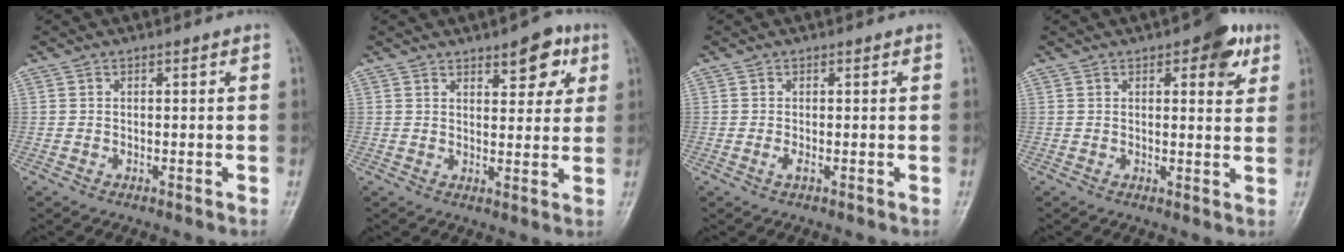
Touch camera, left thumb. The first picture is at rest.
{"total": 7.4, "force": [4.0, 3.5, 5.2], "torque": [-0.036, -0.016, 0.048]}
{"total": 1.2, "force": [-0.1, 0.4, 1.1], "torque": [-0.020, -0.001, -0.002]}
{"total": 7.3, "force": [3.5, 3.1, 5.6], "torque": [-0.046, -0.010, 0.037]}